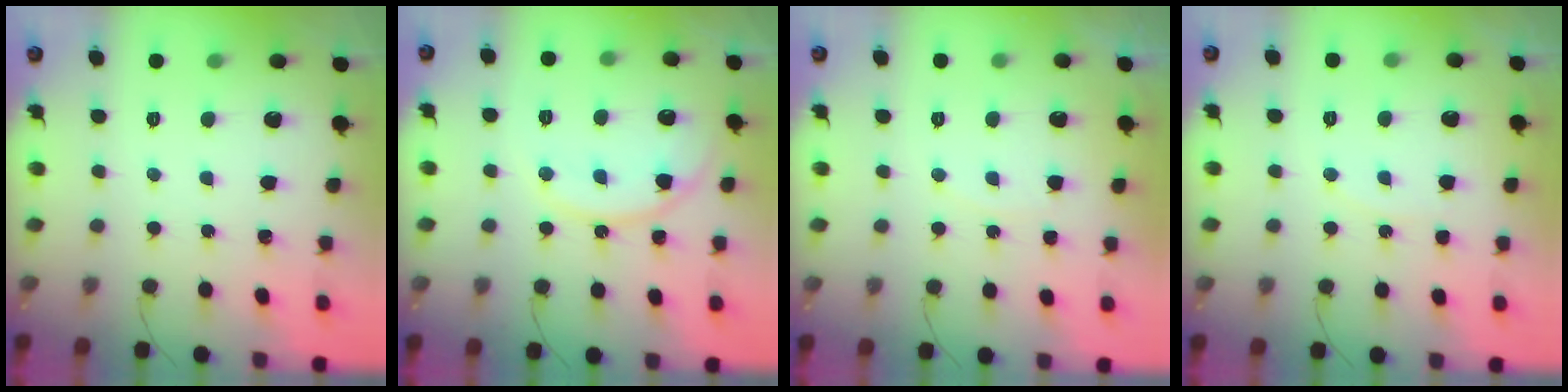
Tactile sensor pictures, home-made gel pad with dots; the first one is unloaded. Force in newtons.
{"total": 12.4, "press": 12.4, "slide": 0.7}
{"total": 4.2, "press": 4.2, "slide": 0.3}
{"total": 5.1, "press": 4.7, "slide": 2.1}